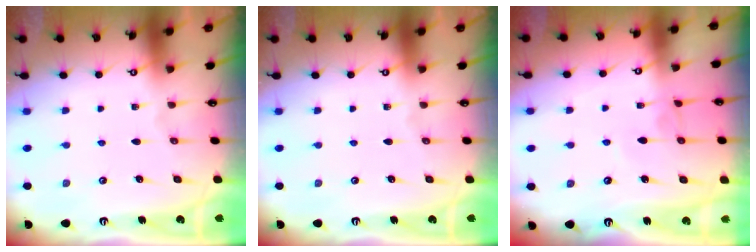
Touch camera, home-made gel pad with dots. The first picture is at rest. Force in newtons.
{"total": 0.0}
{"total": 1.3, "press": 1.3, "slide": 0.3}